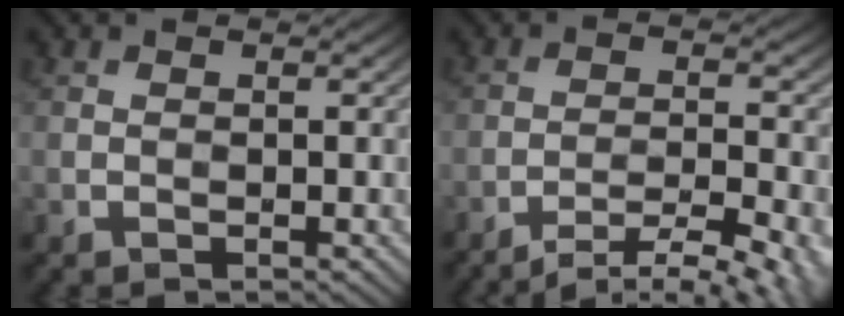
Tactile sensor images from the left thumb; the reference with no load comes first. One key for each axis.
{"total": 9.5, "fx": -7.5, "fy": 2.0, "fz": 5.5, "tx": -0.093, "ty": -0.003, "tz": -0.101}